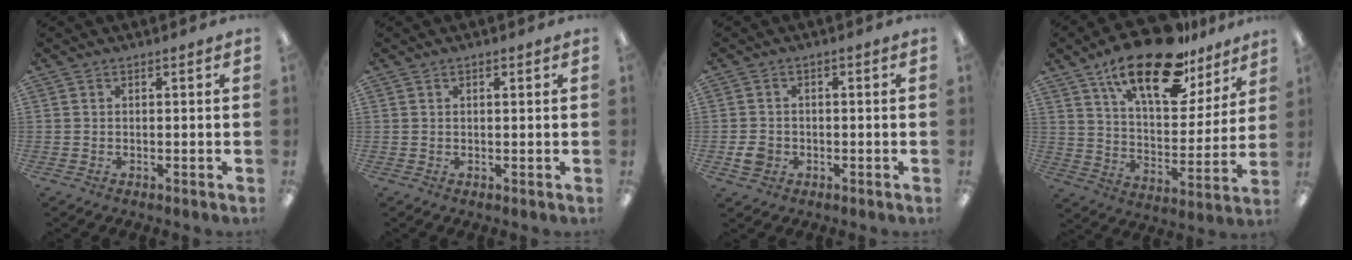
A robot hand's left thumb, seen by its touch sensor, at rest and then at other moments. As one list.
[{"total": 0.7, "force": [0.5, 0.3, 0.5], "torque": [-0.002, -0.001, 0.007]}, {"total": 3.7, "force": [-1.1, 3.1, 1.7], "torque": [-0.024, 0.001, -0.021]}, {"total": 22.3, "force": [14.6, 9.3, 14.1], "torque": [-0.220, -0.082, 0.247]}]